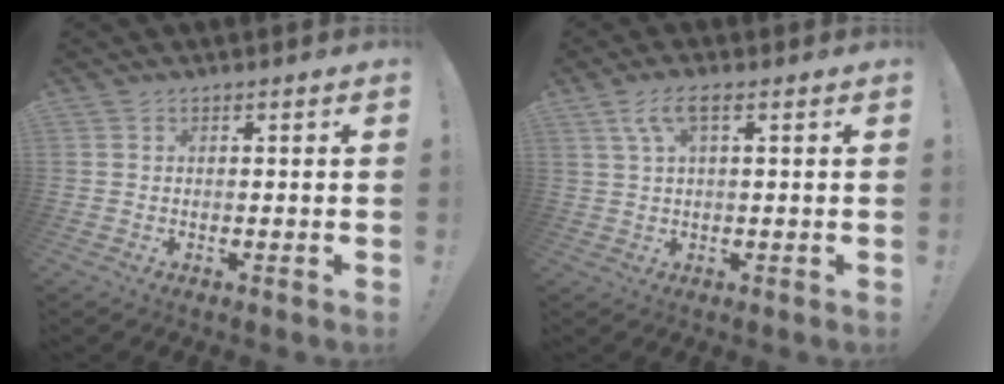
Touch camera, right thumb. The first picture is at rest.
{"total": 5.5, "force": [2.2, 1.6, 4.8], "torque": [-0.091, 0.000, 0.040]}